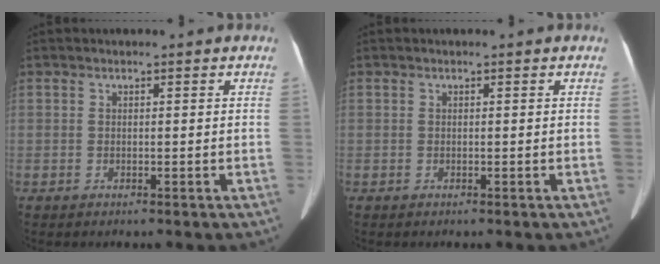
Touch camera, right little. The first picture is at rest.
{"total": 0.0}